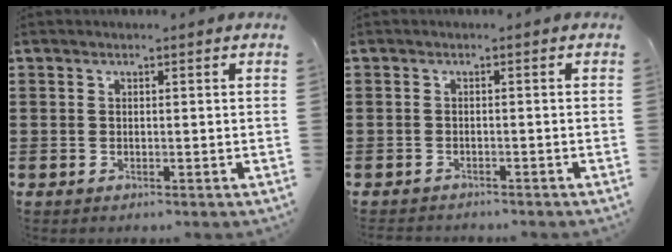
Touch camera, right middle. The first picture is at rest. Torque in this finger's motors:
{"motor_torque": [0.29, -0.20, 0.03, 0.03]}